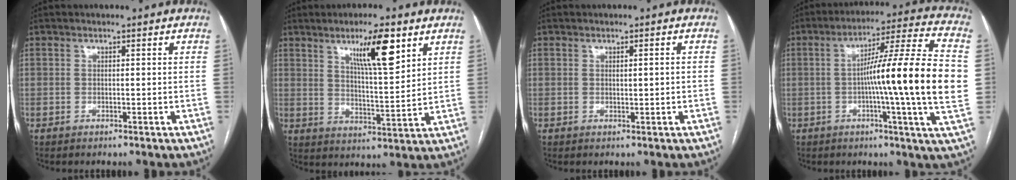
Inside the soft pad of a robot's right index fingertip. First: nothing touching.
{"total": 10.1, "force": [5.6, 1.4, 8.3], "torque": [-0.139, -0.004, 0.094]}
{"total": 1.3, "force": [0.0, 0.2, 1.3], "torque": [-0.022, 0.000, 0.002]}
{"total": 19.7, "force": [-0.9, -1.2, 19.7], "torque": [-0.281, 0.005, -0.028]}